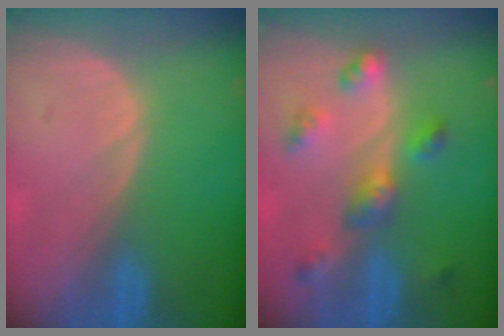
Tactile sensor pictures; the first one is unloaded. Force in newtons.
{"total": 6.4, "press": 5.7, "slide": 2.8}